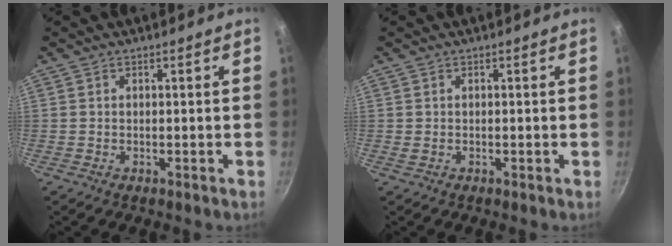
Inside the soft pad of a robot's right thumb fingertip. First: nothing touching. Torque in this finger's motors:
{"motor_torque": [-0.04, 0.10, 0.45, 0.05, -0.03]}